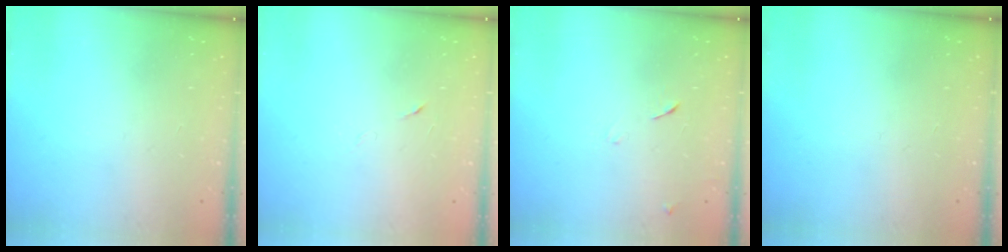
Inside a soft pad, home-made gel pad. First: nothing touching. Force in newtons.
{"total": 2.9, "press": 2.7, "slide": 1.0}
{"total": 6.2, "press": 6.2, "slide": 0.6}
{"total": 0.0}